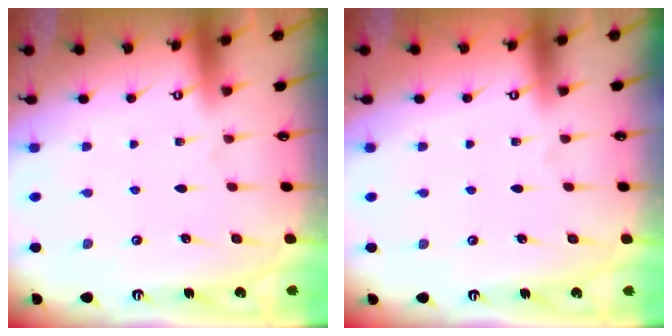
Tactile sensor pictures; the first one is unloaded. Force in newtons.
{"total": 0.9, "press": 0.9, "slide": 0.2}